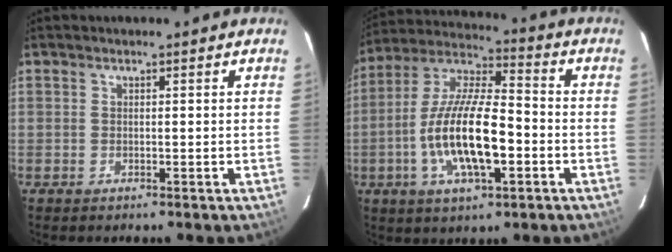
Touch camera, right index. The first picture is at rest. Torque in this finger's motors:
{"motor_torque": [0.74, -0.44, 1.05, 0.21]}